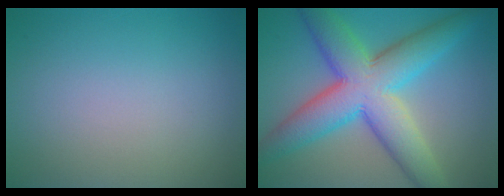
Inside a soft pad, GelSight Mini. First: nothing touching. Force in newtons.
{"total": 10.0, "press": 10.0, "slide": 0.3}